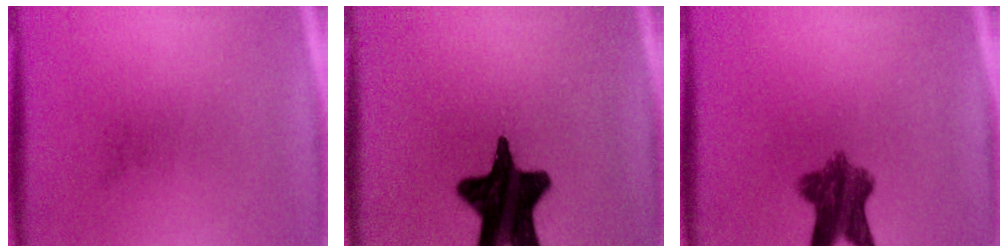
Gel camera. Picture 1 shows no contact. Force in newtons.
{"total": 18.6}
{"total": 7.6}